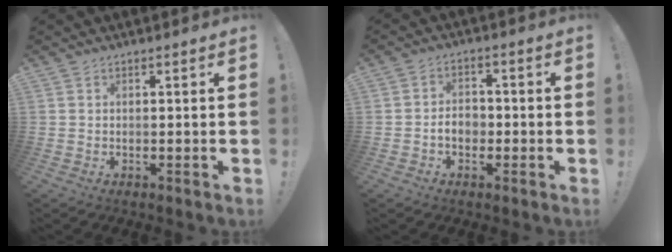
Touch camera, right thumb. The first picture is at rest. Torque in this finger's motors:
{"motor_torque": [1.15, 0.52, 0.24, -0.28, -0.01]}